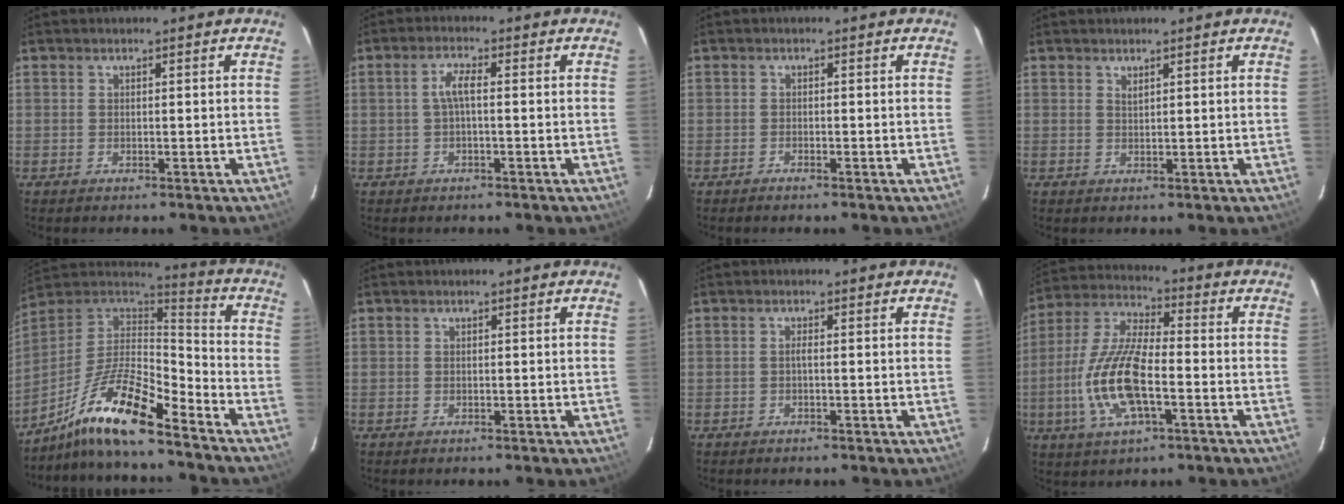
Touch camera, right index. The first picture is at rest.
{"total": 2.7, "force": [-0.3, 0.4, 2.6], "torque": [-0.055, 0.007, -0.004]}
{"total": 0.8, "force": [-0.8, 0.1, 0.2], "torque": [-0.007, 0.000, -0.016]}
{"total": 0.9, "force": [0.7, 0.1, 0.5], "torque": [-0.008, 0.000, 0.013]}
{"total": 15.4, "force": [-11.2, 2.6, 10.3], "torque": [-0.207, -0.004, -0.217]}
{"total": 0.0}
{"total": 0.7, "force": [-0.2, -0.1, 0.7], "torque": [-0.011, 0.004, -0.006]}
{"total": 15.0, "force": [-4.1, 5.3, 13.5], "torque": [-0.285, -0.004, -0.084]}